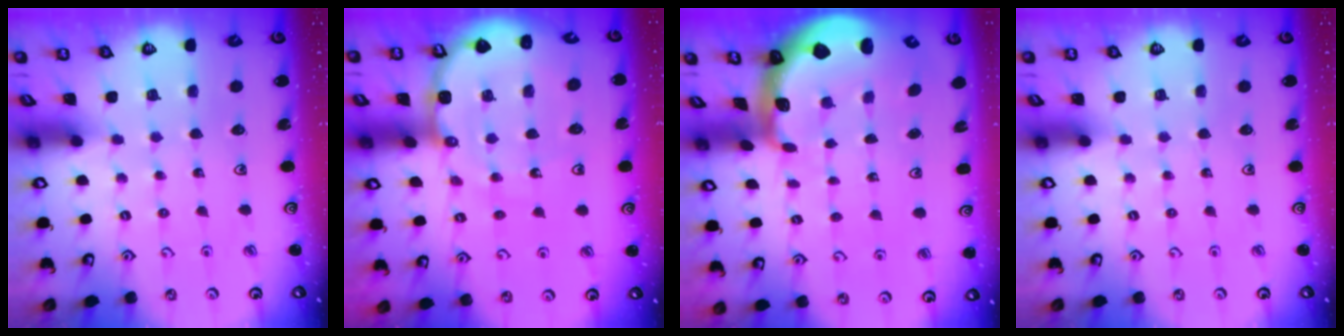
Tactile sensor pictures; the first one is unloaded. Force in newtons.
{"total": 8.6, "press": 8.5, "slide": 0.8}
{"total": 2.7, "press": 1.7, "slide": 2.1}
{"total": 0.0}